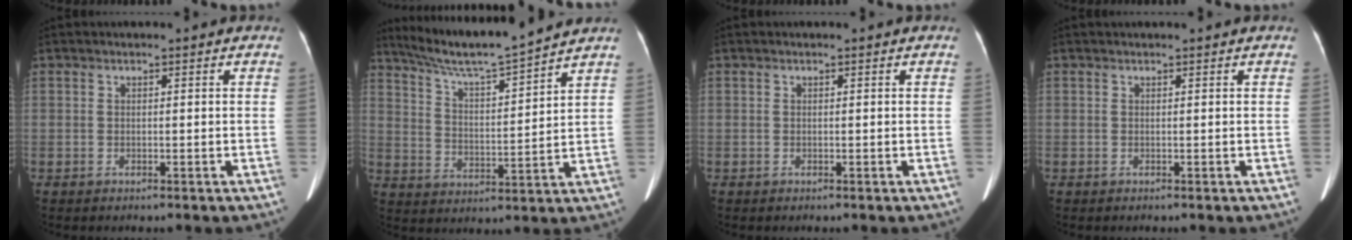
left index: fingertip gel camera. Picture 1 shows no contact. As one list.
[{"total": 12.3, "force": [11.3, -1.2, 4.8], "torque": [-0.092, 0.005, 0.194]}, {"total": 0.0}, {"total": 1.0, "force": [0.9, -0.1, 0.4], "torque": [-0.005, 0.020, 0.018]}]